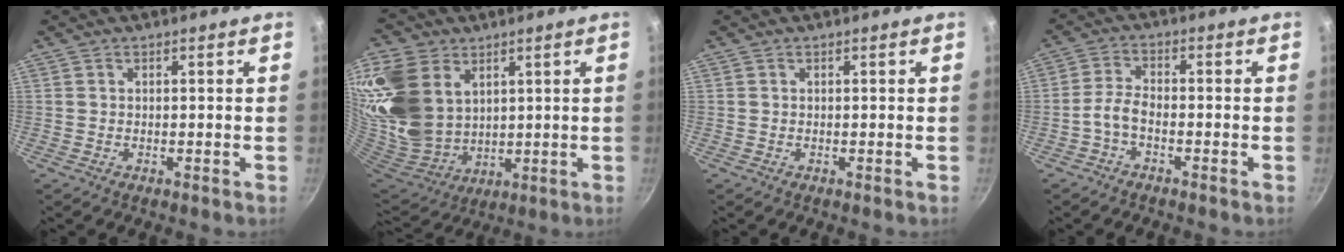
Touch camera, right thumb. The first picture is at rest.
{"total": 22.0, "force": [8.4, 15.6, 13.0], "torque": [-0.277, -0.026, 0.179]}
{"total": 0.0}
{"total": 3.6, "force": [-2.2, 1.4, 2.5], "torque": [-0.060, 0.023, -0.051]}